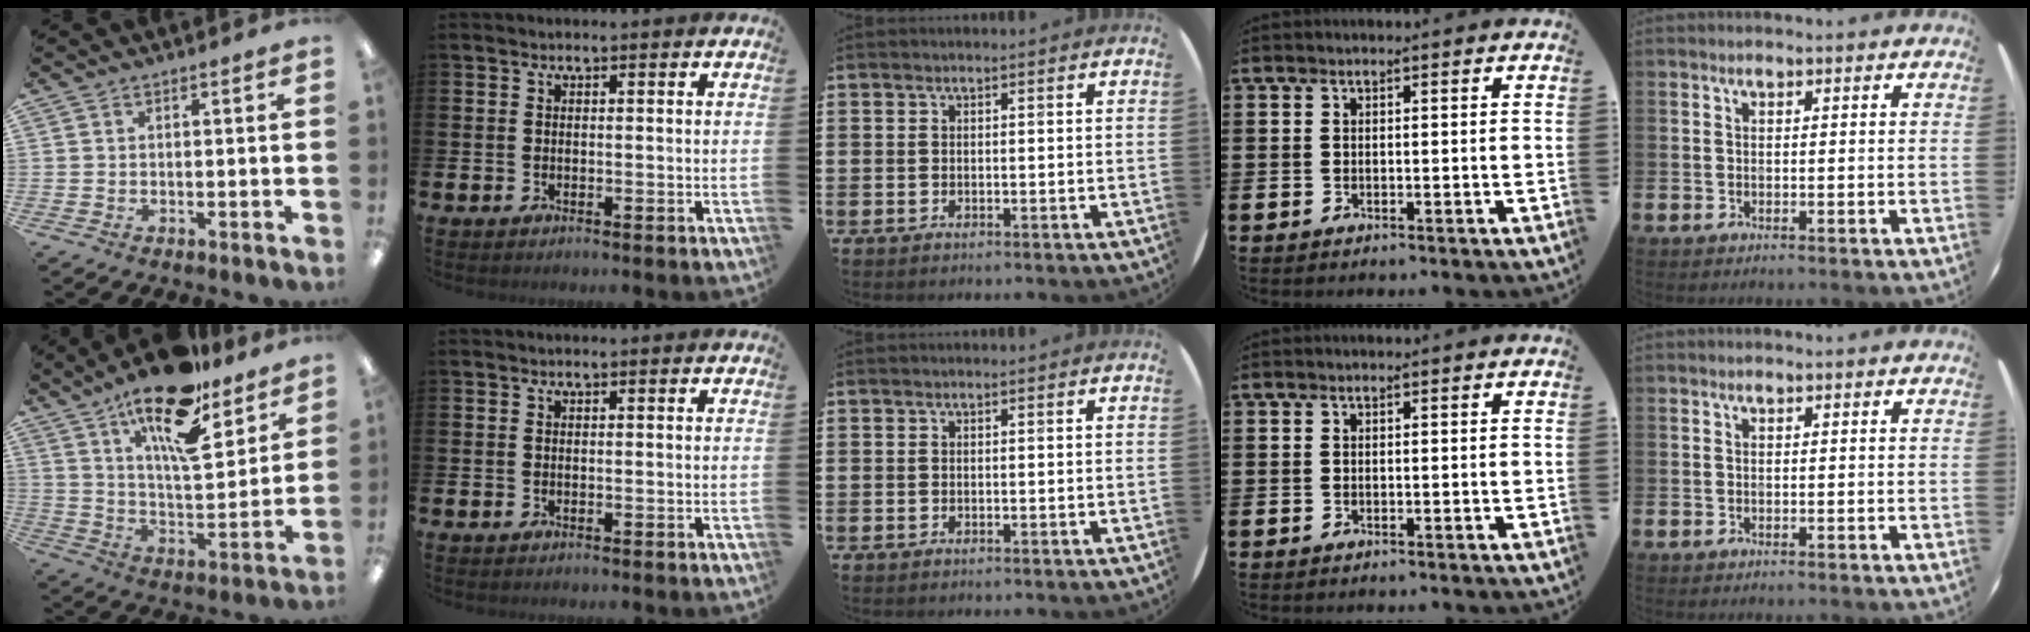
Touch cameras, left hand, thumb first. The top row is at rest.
{"thumb": {"total": 19.6, "force": [13.4, 6.8, 12.5], "torque": [-0.208, -0.077, 0.223]}}